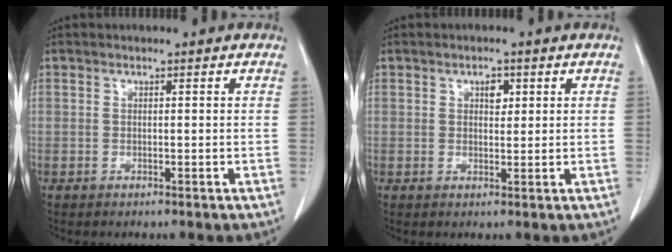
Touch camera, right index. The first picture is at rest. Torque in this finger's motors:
{"motor_torque": [0.02, 0.00, 0.01, 0.00]}